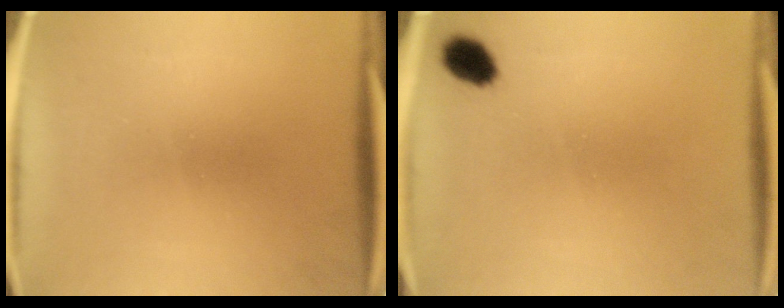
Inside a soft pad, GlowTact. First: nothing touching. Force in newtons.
{"total": 4.3}